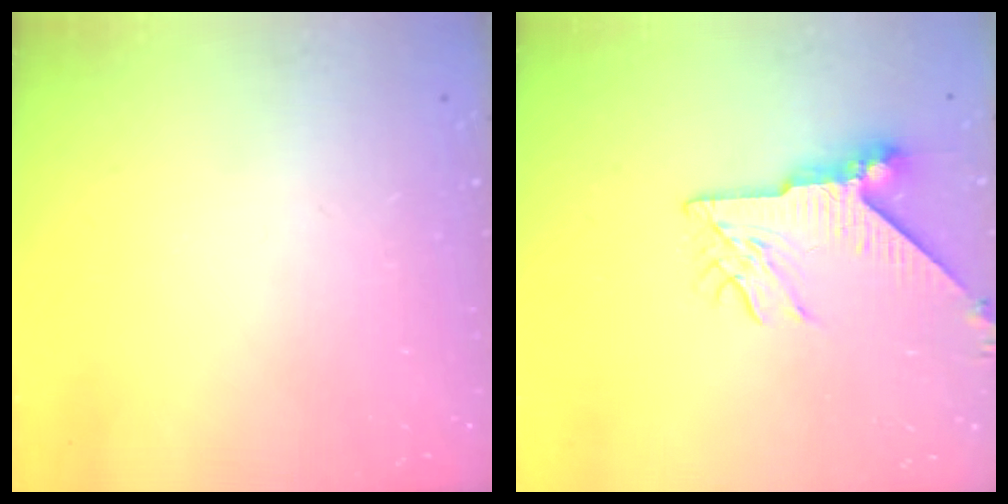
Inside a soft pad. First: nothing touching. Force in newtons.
{"total": 7.7, "press": 7.7, "slide": 1.0}